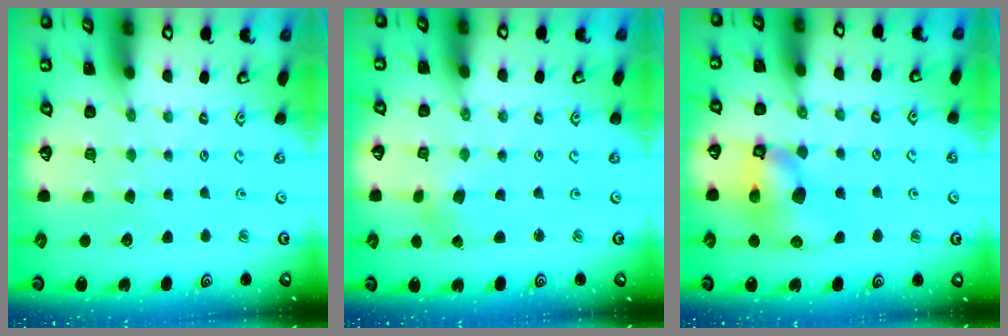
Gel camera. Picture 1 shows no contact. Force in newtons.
{"total": 2.8, "press": 2.8, "slide": 0.3}
{"total": 10.8, "press": 10.6, "slide": 1.7}